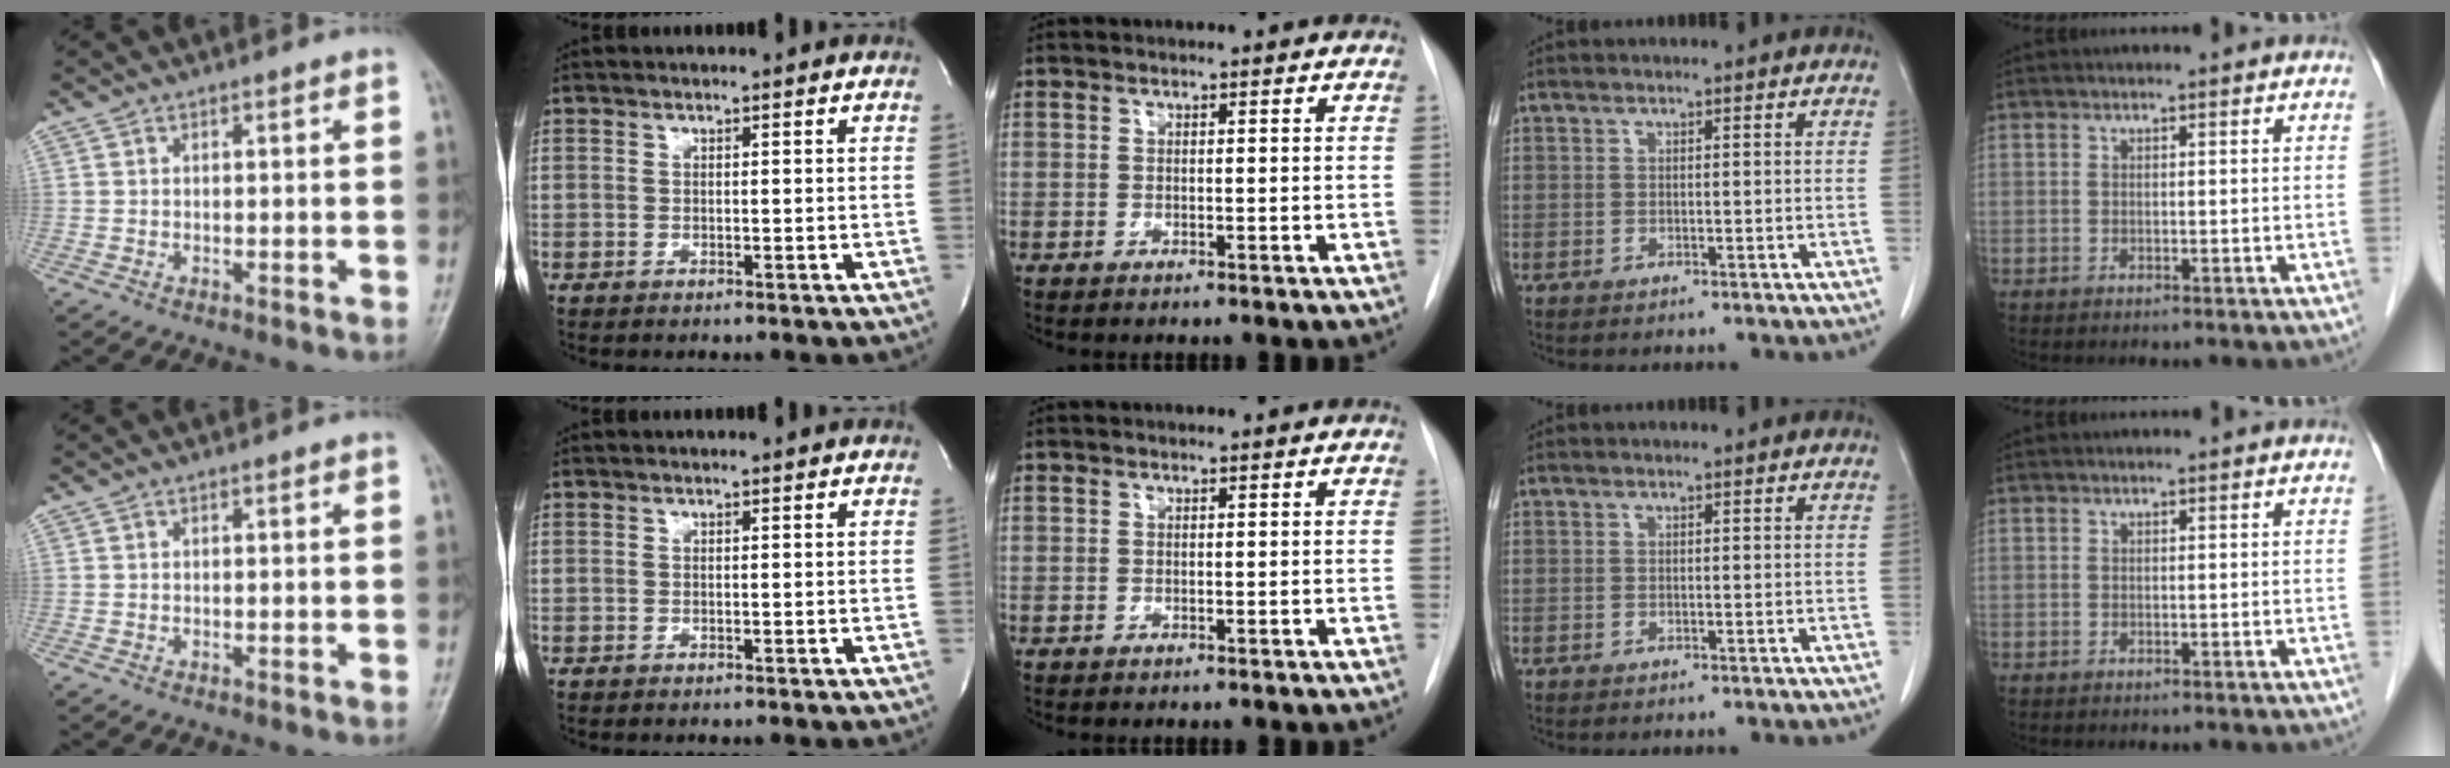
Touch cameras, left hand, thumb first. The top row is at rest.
{}